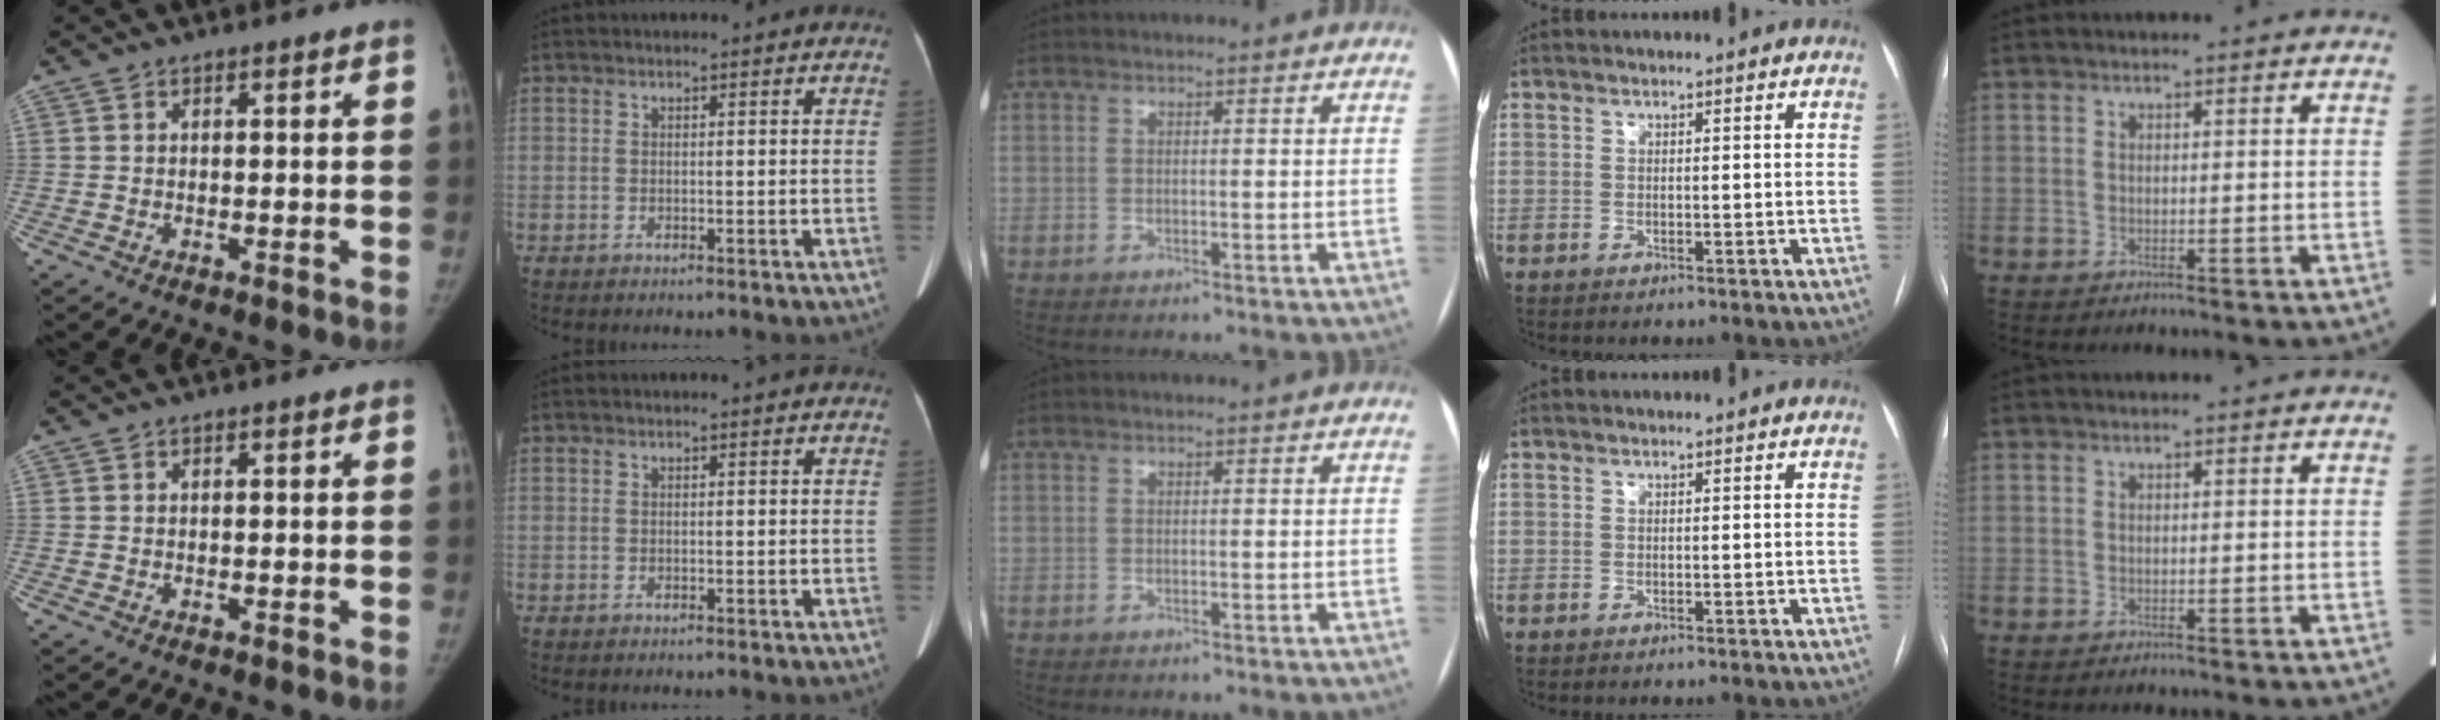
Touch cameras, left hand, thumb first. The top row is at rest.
{}